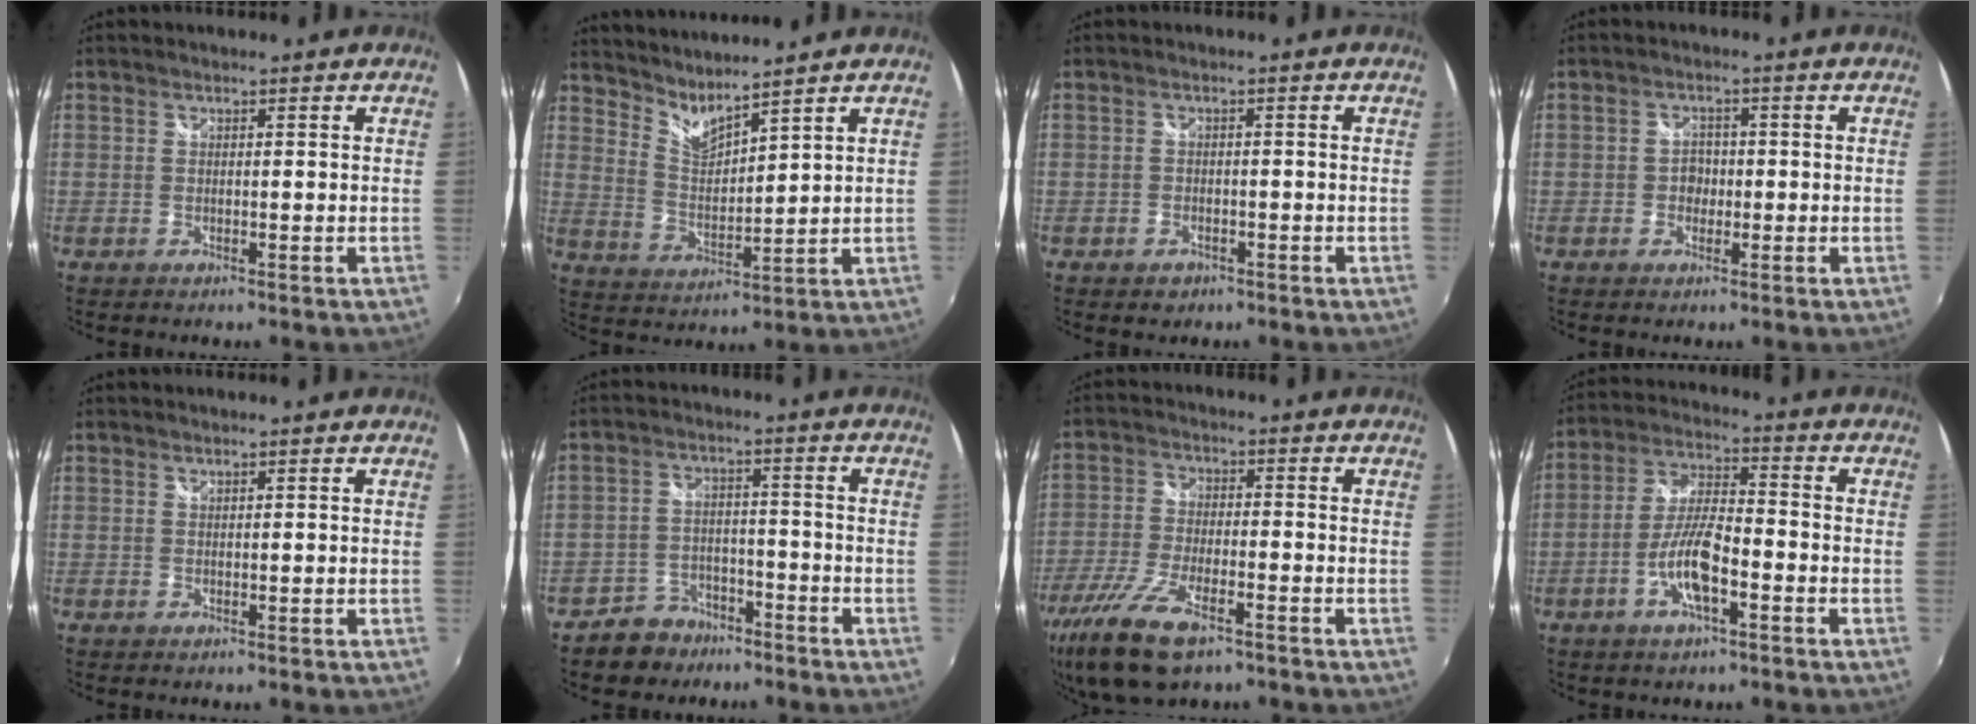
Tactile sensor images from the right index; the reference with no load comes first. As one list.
[{"total": 6.3, "force": [5.9, 0.1, 2.3], "torque": [-0.043, -0.017, 0.114]}, {"total": 2.6, "force": [-1.5, 2.0, 0.7], "torque": [-0.019, -0.002, -0.021]}, {"total": 2.7, "force": [-0.7, 2.5, 0.8], "torque": [-0.011, 0.005, -0.012]}, {"total": 0.0}, {"total": 7.1, "force": [-5.4, 4.5, 1.1], "torque": [-0.037, 0.020, -0.082]}, {"total": 13.4, "force": [-8.6, 4.8, 9.1], "torque": [-0.209, -0.034, -0.169]}, {"total": 9.1, "force": [-4.0, 2.5, 7.8], "torque": [-0.163, 0.002, -0.072]}]